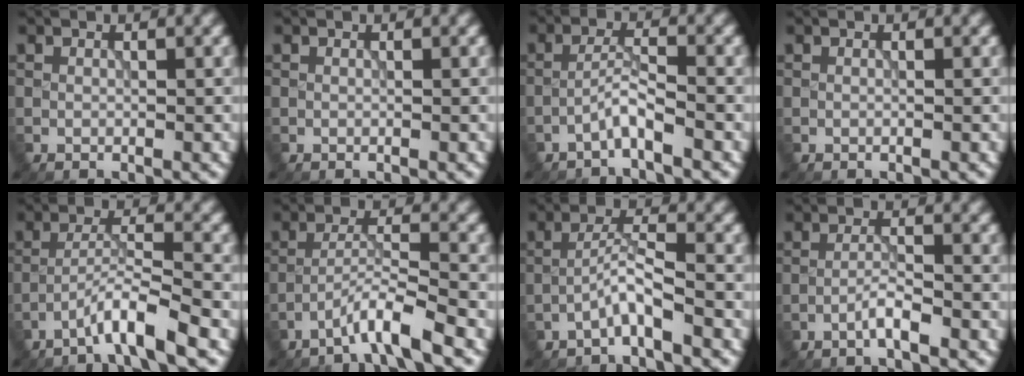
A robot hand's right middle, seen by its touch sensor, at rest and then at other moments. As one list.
[{"total": 0.0}, {"total": 2.1, "force": [-1.6, -0.1, 1.4], "torque": [-0.029, 0.014, -0.038]}, {"total": 0.0}, {"total": 4.3, "force": [-3.0, 0.0, 3.1], "torque": [-0.055, 0.016, -0.064]}, {"total": 4.0, "force": [-3.0, -0.1, 2.7], "torque": [-0.046, 0.013, -0.066]}, {"total": 2.7, "force": [-1.8, 0.0, 1.9], "torque": [-0.041, 0.017, -0.041]}, {"total": 2.0, "force": [-1.2, 0.1, 1.5], "torque": [-0.028, 0.009, -0.027]}]